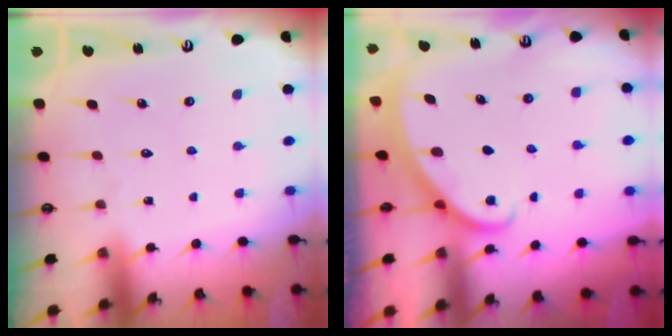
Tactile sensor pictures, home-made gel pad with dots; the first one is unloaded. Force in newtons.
{"total": 1.7, "press": 1.7, "slide": 0.1}